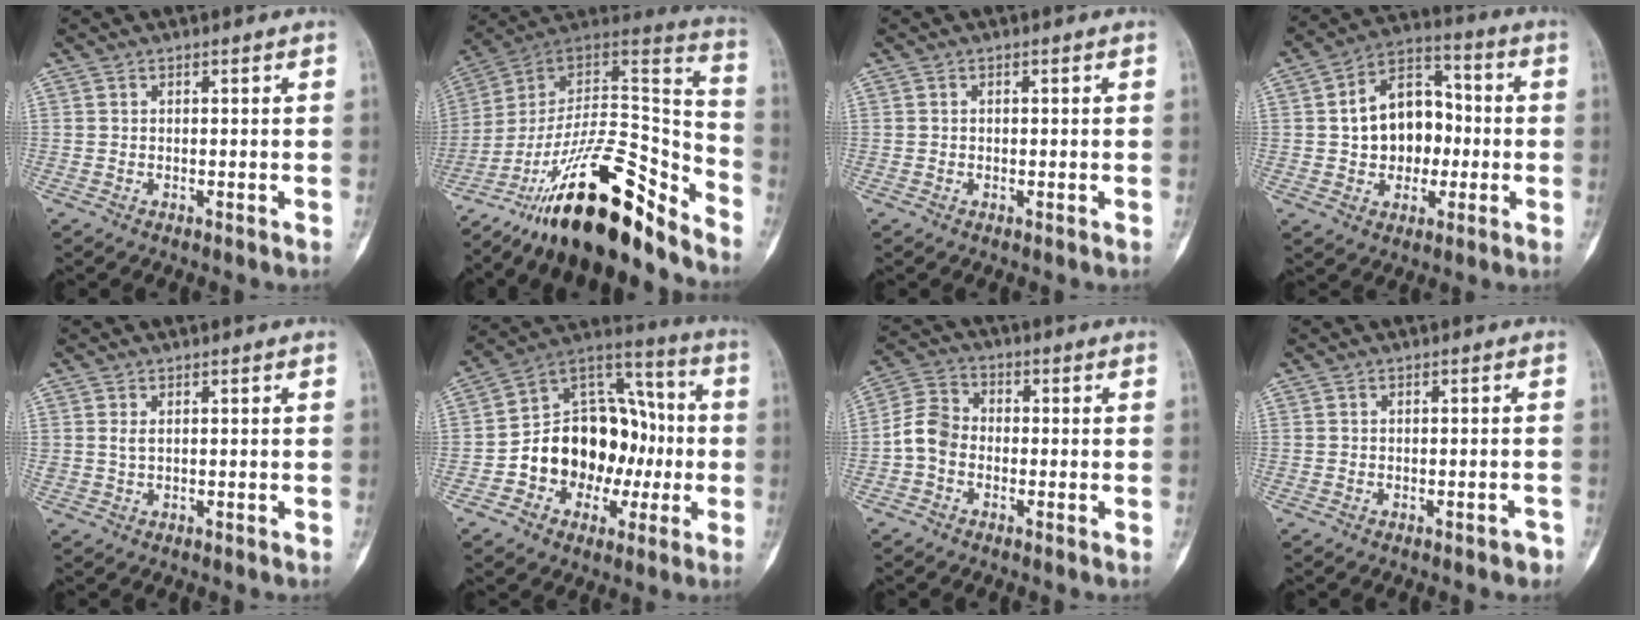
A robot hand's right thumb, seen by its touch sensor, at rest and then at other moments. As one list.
[{"total": 26.1, "force": [-18.9, 7.9, 16.1], "torque": [-0.203, 0.115, -0.311]}, {"total": 0.0}, {"total": 14.0, "force": [-0.4, 10.2, 9.5], "torque": [-0.106, 0.034, -0.011]}, {"total": 1.1, "force": [0.2, 0.5, 0.9], "torque": [-0.021, 0.002, 0.009]}, {"total": 19.9, "force": [-3.2, 14.7, 13.0], "torque": [-0.147, 0.050, -0.045]}, {"total": 6.1, "force": [-1.6, 4.7, 3.5], "torque": [-0.058, 0.019, -0.044]}, {"total": 1.8, "force": [-1.4, 0.7, 1.0], "torque": [-0.010, 0.009, -0.012]}]